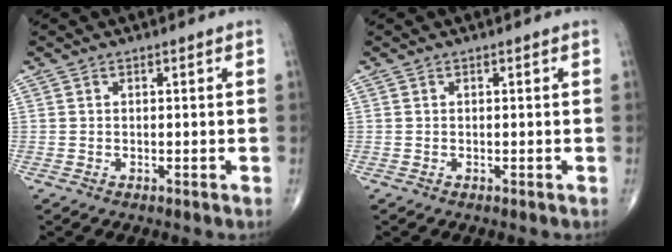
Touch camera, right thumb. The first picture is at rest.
{"total": 0.0}